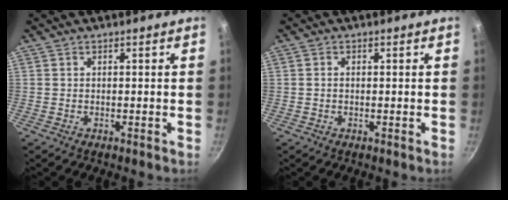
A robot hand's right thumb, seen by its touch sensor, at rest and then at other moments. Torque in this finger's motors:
{"motor_torque": [-0.38, 0.33, -0.30, 0.04, -0.06]}